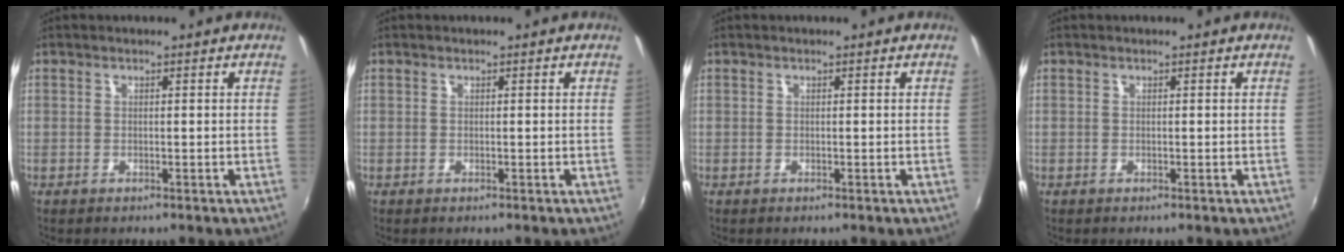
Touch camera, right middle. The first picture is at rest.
{"total": 0.0}
{"total": 0.0}
{"total": 0.0}